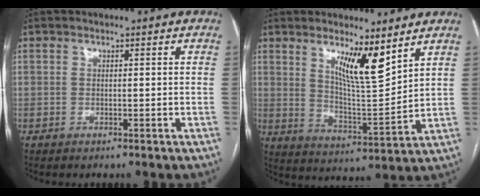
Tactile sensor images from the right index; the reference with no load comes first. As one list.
[{"total": 9.2, "force": [5.8, 1.2, 7.1], "torque": [-0.126, -0.018, 0.106]}]